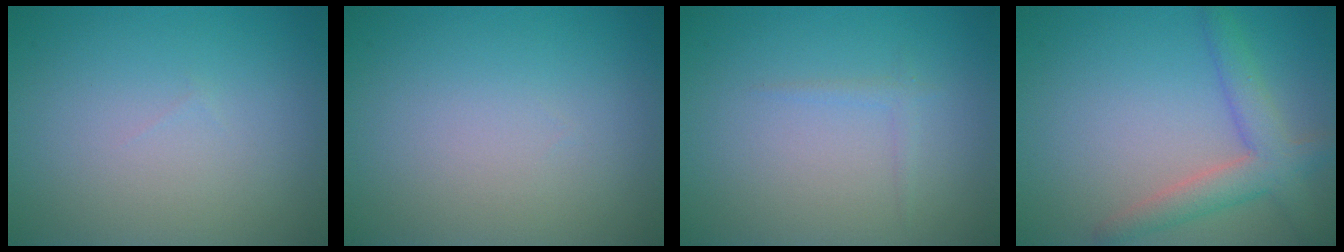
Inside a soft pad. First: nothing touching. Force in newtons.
{"total": 0.0}
{"total": 0.9, "press": 0.8, "slide": 0.1}
{"total": 3.9, "press": 3.9, "slide": 0.3}